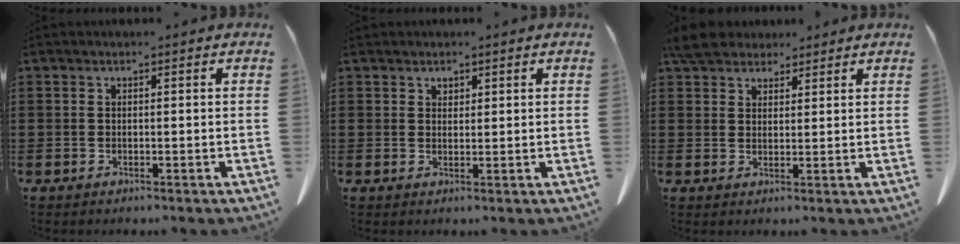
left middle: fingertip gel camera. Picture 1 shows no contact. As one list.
[{"total": 1.5, "force": [1.3, 0.7, 0.2], "torque": [0.002, -0.003, 0.025]}, {"total": 5.0, "force": [4.4, 1.9, 1.3], "torque": [-0.033, -0.002, 0.083]}]